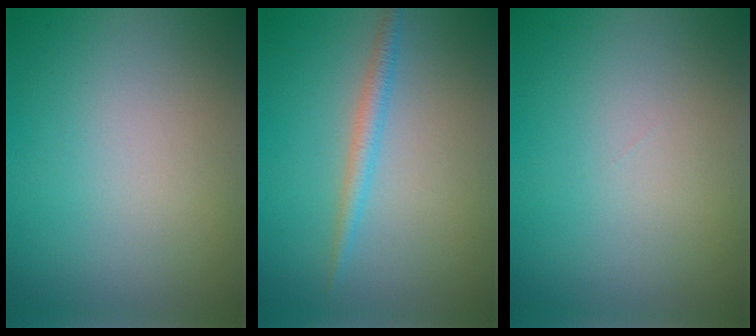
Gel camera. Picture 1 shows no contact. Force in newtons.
{"total": 1.7, "press": 1.7, "slide": 0.1}
{"total": 0.0}